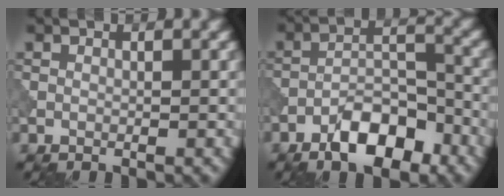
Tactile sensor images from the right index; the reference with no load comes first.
{"total": 6.4, "force": [-4.1, 2.6, 4.2], "torque": [-0.060, 0.010, -0.073]}